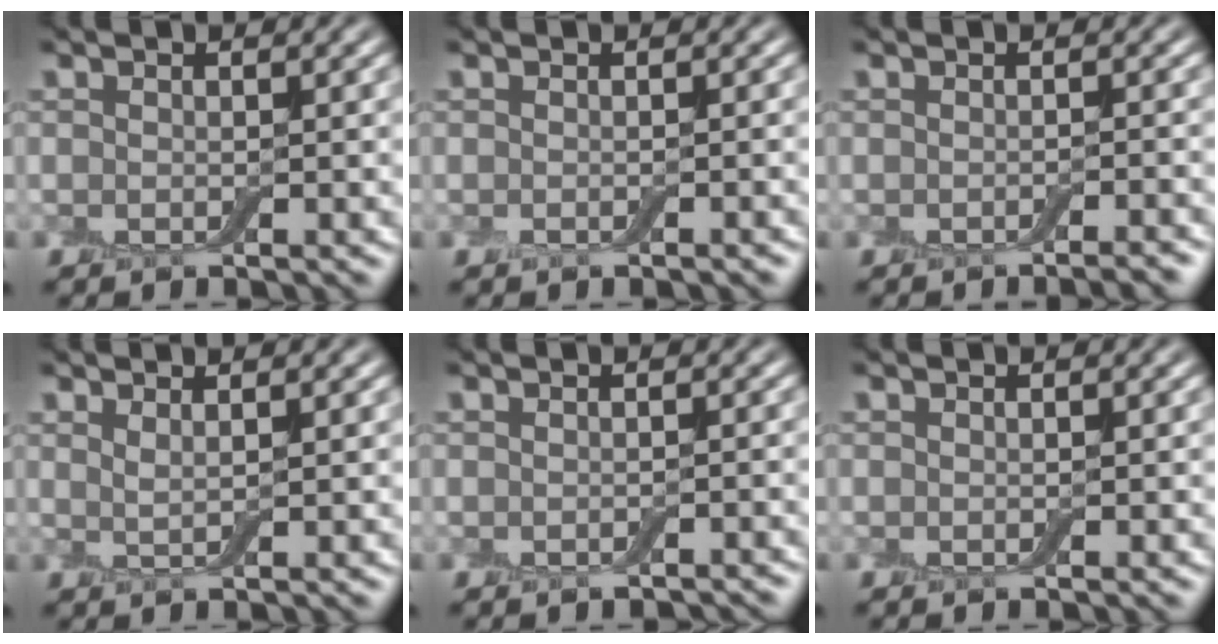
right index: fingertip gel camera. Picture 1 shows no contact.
{"total": 0.8, "force": [-0.6, 0.2, 0.5], "torque": [-0.010, -0.003, -0.008]}
{"total": 1.7, "force": [-1.2, 0.3, 1.2], "torque": [-0.005, -0.001, -0.019]}
{"total": 1.3, "force": [0.9, 0.4, 0.9], "torque": [-0.013, -0.001, 0.012]}
{"total": 1.1, "force": [-0.9, 0.2, 0.6], "torque": [-0.009, -0.005, -0.012]}
{"total": 0.0}